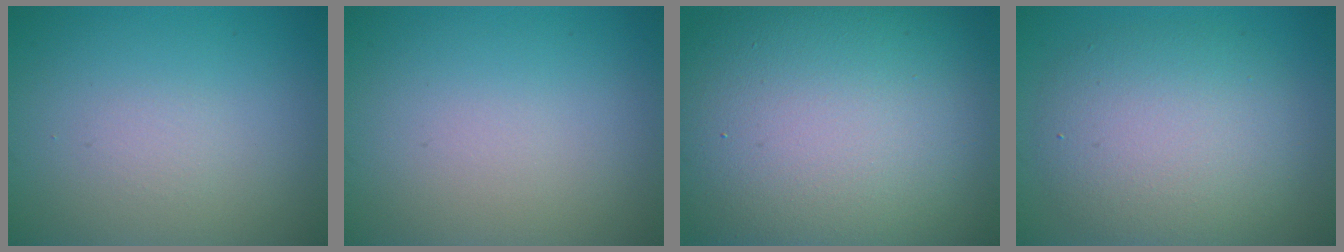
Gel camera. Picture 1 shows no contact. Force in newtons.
{"total": 0.0}
{"total": 18.4, "press": 18.4, "slide": 1.2}
{"total": 6.5, "press": 6.5, "slide": 0.5}